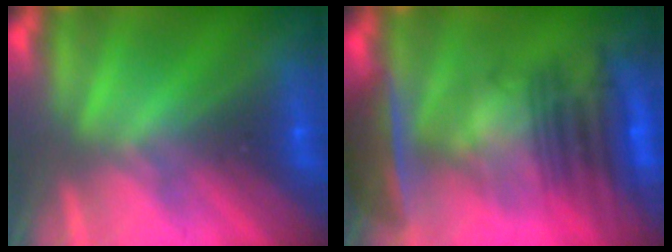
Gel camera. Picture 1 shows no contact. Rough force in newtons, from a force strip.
{"total": 7.3}